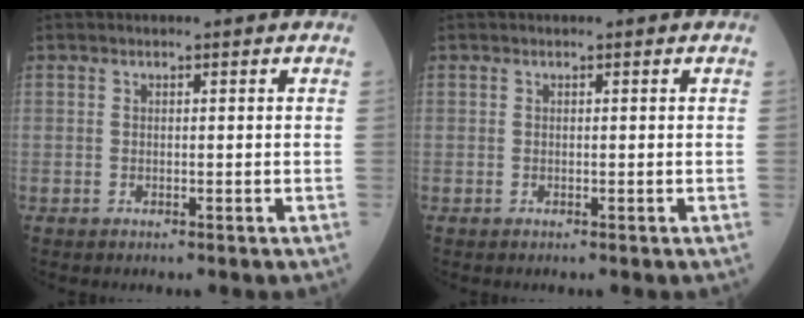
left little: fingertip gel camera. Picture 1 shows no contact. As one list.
[{"total": 0.0}]